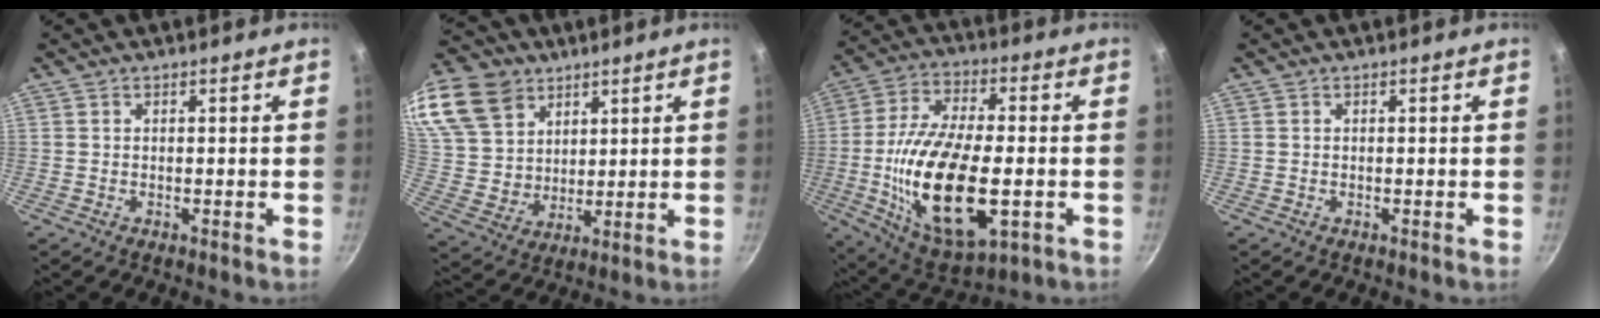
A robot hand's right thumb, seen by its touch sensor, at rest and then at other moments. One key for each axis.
{"total": 21.6, "fx": 11.7, "fy": 15.5, "fz": 9.4, "tx": -0.202, "ty": -0.014, "tz": 0.232}
{"total": 23.0, "fx": -4.1, "fy": 10.5, "fz": 20.0, "tx": -0.373, "ty": 0.009, "tz": -0.068}
{"total": 0.0}